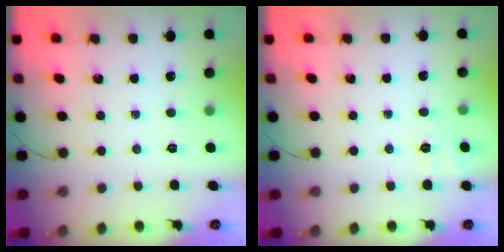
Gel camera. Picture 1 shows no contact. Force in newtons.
{"total": 2.5, "press": 1.3, "slide": 2.1}